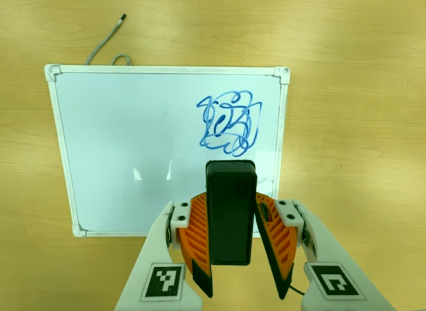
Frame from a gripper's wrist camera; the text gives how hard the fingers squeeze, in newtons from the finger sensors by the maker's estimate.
{"total": 4.2, "left": 3.7, "right": 4.6}